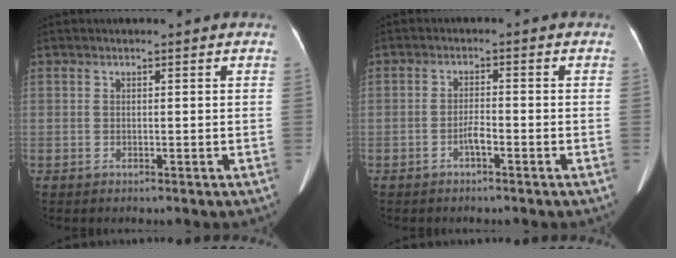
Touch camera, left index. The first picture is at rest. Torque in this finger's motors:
{"motor_torque": [-0.03, 0.08, 0.02, 0.00]}